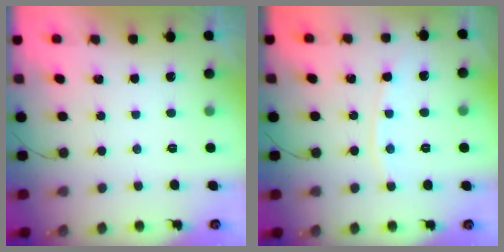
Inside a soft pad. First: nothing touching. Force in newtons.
{"total": 5.4, "press": 5.4, "slide": 0.6}